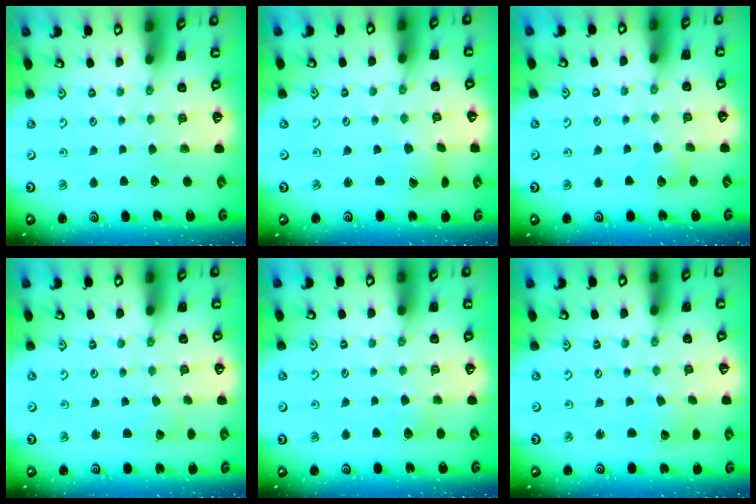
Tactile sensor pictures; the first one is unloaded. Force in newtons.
{"total": 2.0, "press": 2.0, "slide": 0.3}
{"total": 4.2, "press": 4.1, "slide": 0.6}
{"total": 2.9, "press": 2.9, "slide": 0.3}
{"total": 4.5, "press": 4.5, "slide": 0.6}
{"total": 1.8, "press": 1.8, "slide": 0.1}